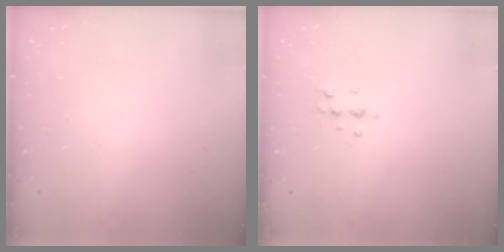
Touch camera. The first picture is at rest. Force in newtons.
{"total": 5.2, "press": 5.0, "slide": 1.1}